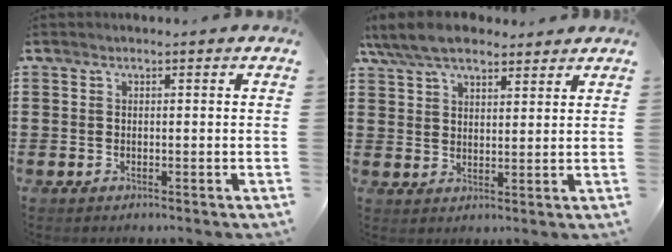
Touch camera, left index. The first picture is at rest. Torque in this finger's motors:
{"motor_torque": [2.14, 0.00, 0.37, 0.21]}